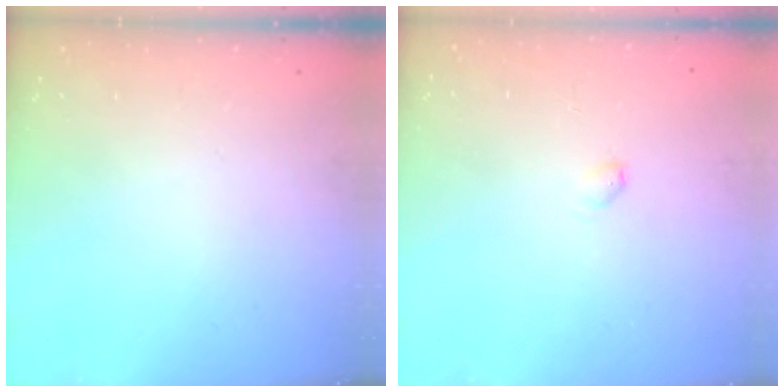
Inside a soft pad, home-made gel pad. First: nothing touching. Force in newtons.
{"total": 2.5, "press": 2.5, "slide": 0.4}